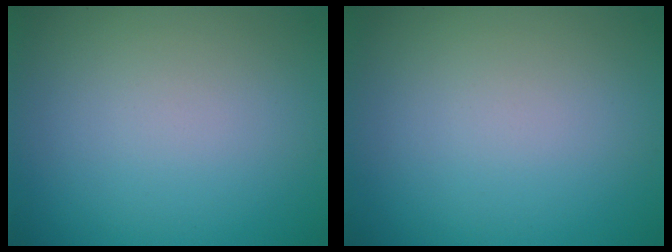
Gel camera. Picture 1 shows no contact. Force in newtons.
{"total": 0.0}